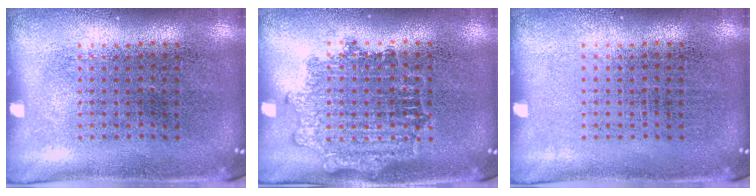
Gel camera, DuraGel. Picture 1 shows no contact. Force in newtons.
{"total": 1.2, "press": 1.2, "slide": 0.3}
{"total": 0.0}